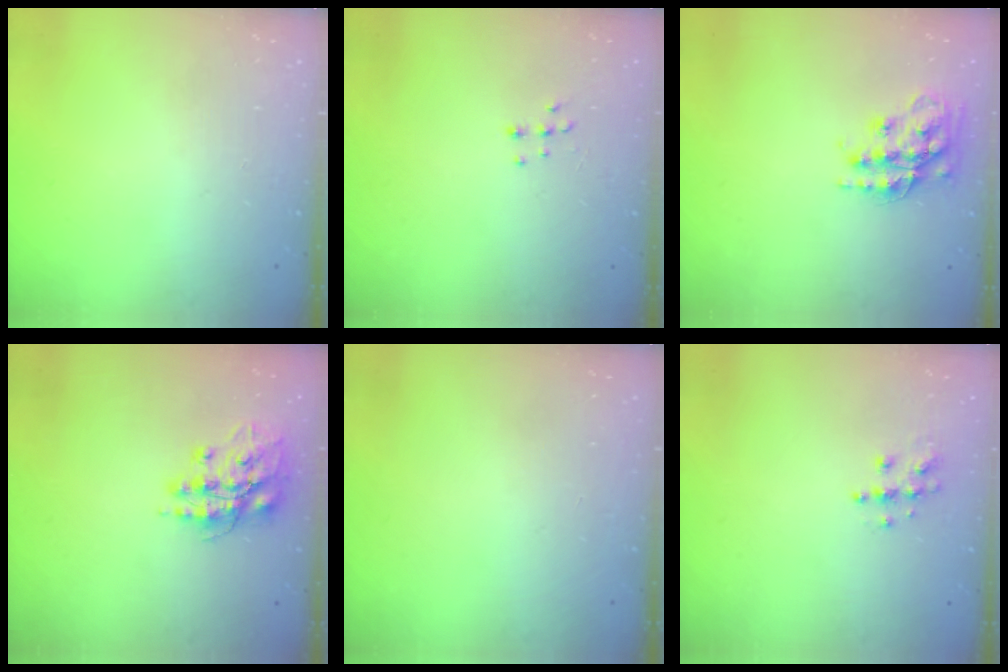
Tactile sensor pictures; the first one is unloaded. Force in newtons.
{"total": 6.7, "press": 6.7, "slide": 0.6}
{"total": 17.1, "press": 17.1, "slide": 1.4}
{"total": 13.9, "press": 13.7, "slide": 2.0}
{"total": 0.0}
{"total": 6.4, "press": 6.4, "slide": 0.2}